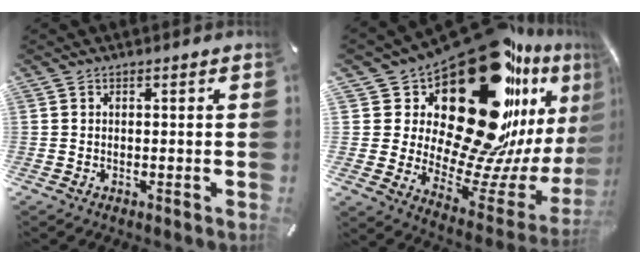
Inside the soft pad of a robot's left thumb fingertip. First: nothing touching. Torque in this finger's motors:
{"motor_torque": [1.76, 1.38, 2.17, -0.60, 0.41]}